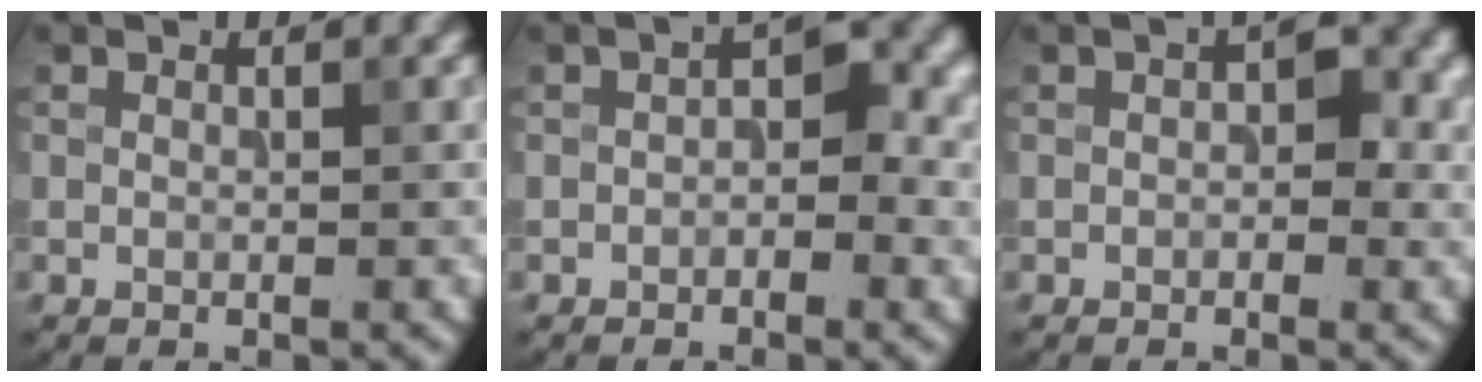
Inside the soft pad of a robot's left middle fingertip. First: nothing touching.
{"total": 3.5, "force": [-0.2, 2.1, 2.8], "torque": [-0.028, 0.002, -0.009]}
{"total": 2.8, "force": [0.2, 1.7, 2.2], "torque": [-0.021, 0.001, -0.001]}